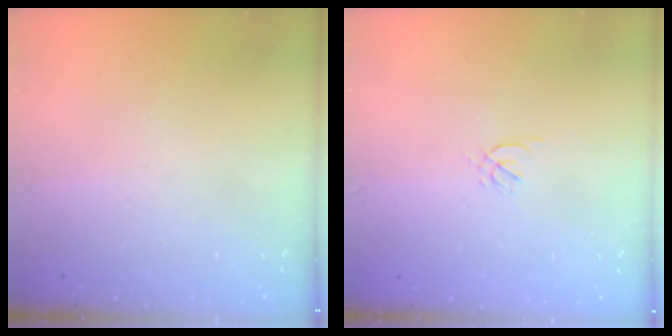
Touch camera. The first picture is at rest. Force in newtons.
{"total": 1.7, "press": 1.6, "slide": 0.5}